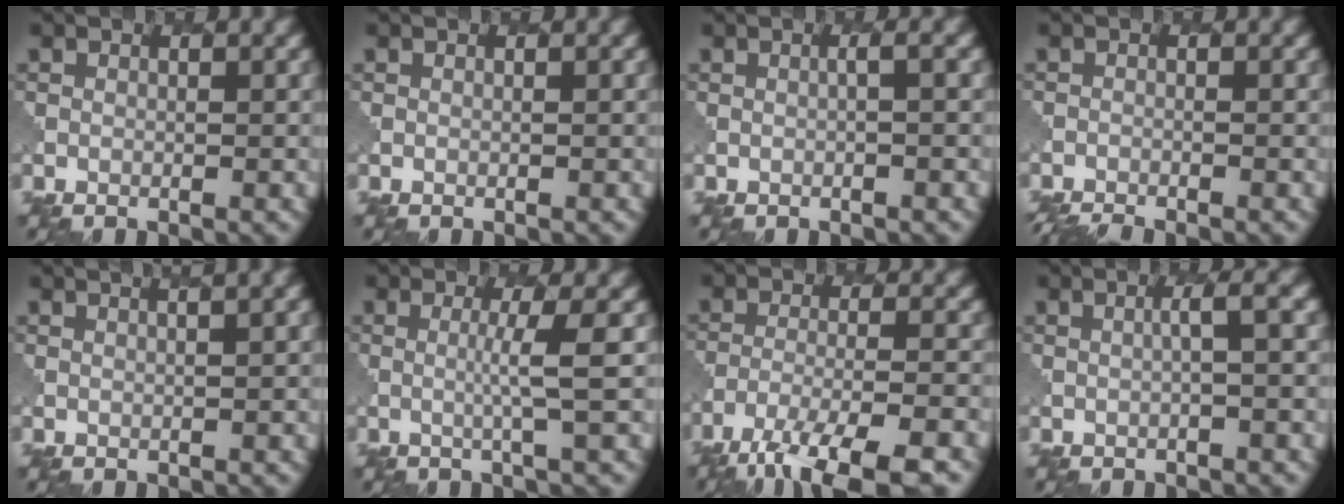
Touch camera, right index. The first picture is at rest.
{"total": 0.0}
{"total": 1.4, "force": [0.0, 0.4, 1.4], "torque": [-0.010, 0.007, -0.005]}
{"total": 3.9, "force": [-3.8, 0.5, 0.9], "torque": [-0.019, -0.016, -0.057]}
{"total": 3.9, "force": [1.8, 1.3, 3.1], "torque": [-0.017, 0.008, 0.011]}
{"total": 2.3, "force": [0.5, 0.1, 2.3], "torque": [-0.041, -0.005, 0.003]}
{"total": 8.7, "force": [-6.5, 1.8, 5.4], "torque": [-0.090, -0.016, -0.107]}
{"total": 2.4, "force": [0.3, 0.5, 2.3], "torque": [-0.025, 0.009, -0.002]}